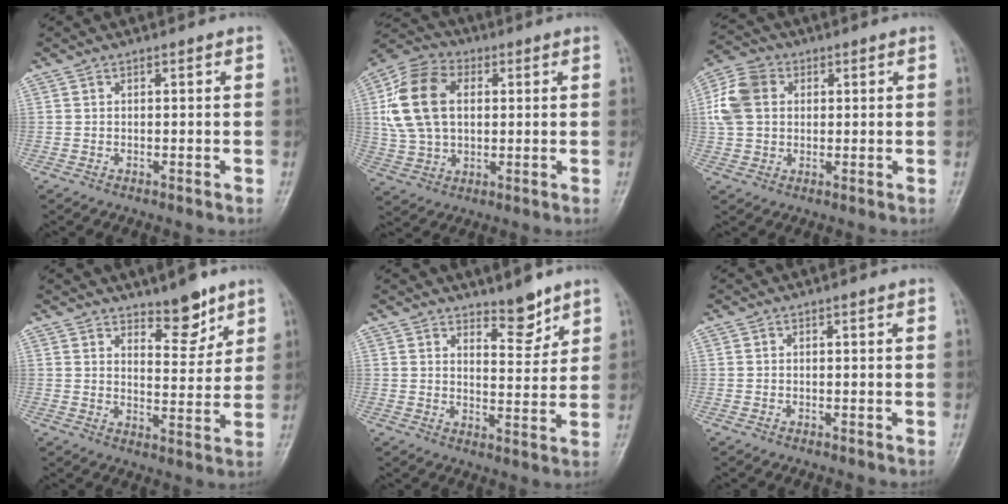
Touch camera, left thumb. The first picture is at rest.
{"total": 15.0, "force": [2.8, 10.2, 10.6], "torque": [-0.197, 0.014, 0.049]}
{"total": 9.0, "force": [1.7, 7.0, 5.4], "torque": [-0.104, 0.015, 0.027]}
{"total": 6.9, "force": [5.2, 2.7, 3.7], "torque": [-0.029, -0.043, 0.080]}
{"total": 5.6, "force": [4.4, 2.0, 2.8], "torque": [-0.021, -0.040, 0.070]}
{"total": 0.0}